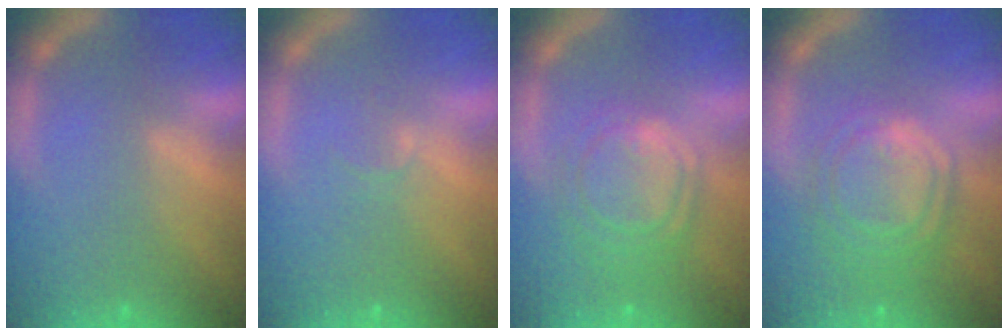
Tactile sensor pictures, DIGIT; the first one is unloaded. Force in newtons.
{"total": 1.0}
{"total": 7.0}
{"total": 8.6}